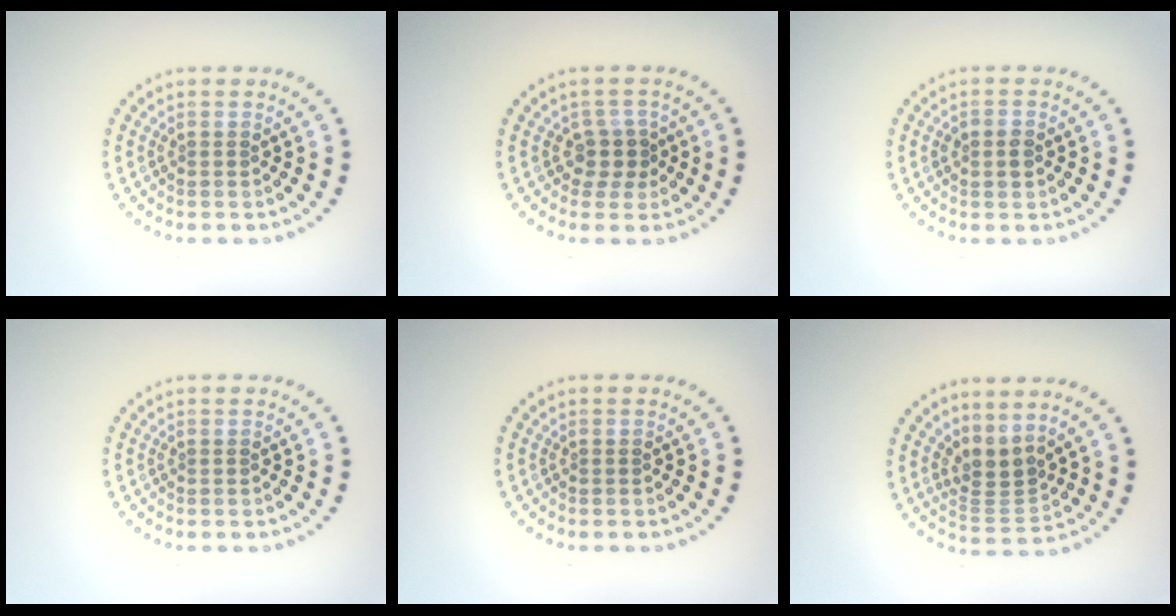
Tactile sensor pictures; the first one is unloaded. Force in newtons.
{"total": 2.2, "press": 1.7, "slide": 1.4}
{"total": 1.4, "press": 1.4, "slide": 0.1}
{"total": 0.0}
{"total": 0.0}
{"total": 2.8, "press": 2.0, "slide": 2.0}